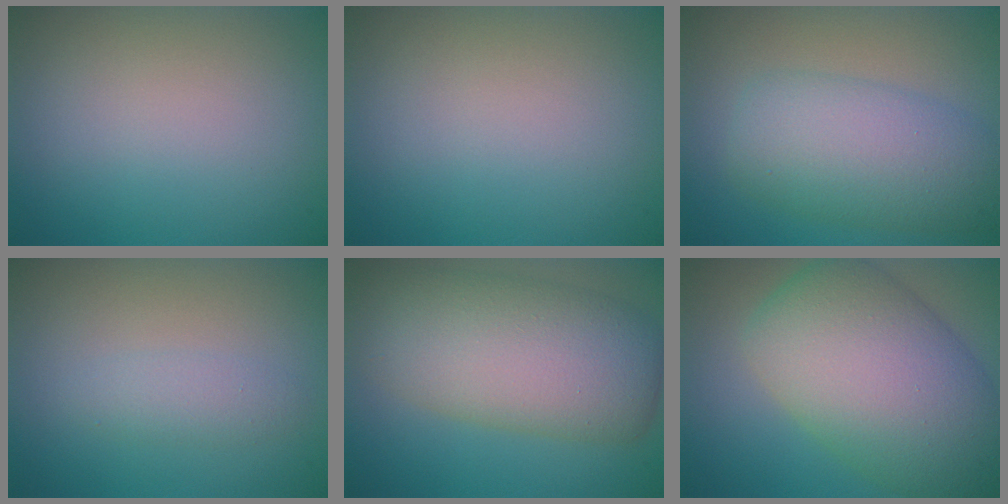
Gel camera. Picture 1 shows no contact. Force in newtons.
{"total": 0.0}
{"total": 7.0, "press": 7.0, "slide": 0.2}
{"total": 1.6, "press": 1.6, "slide": 0.1}
{"total": 9.7, "press": 9.6, "slide": 0.4}
{"total": 12.3, "press": 12.3, "slide": 0.3}